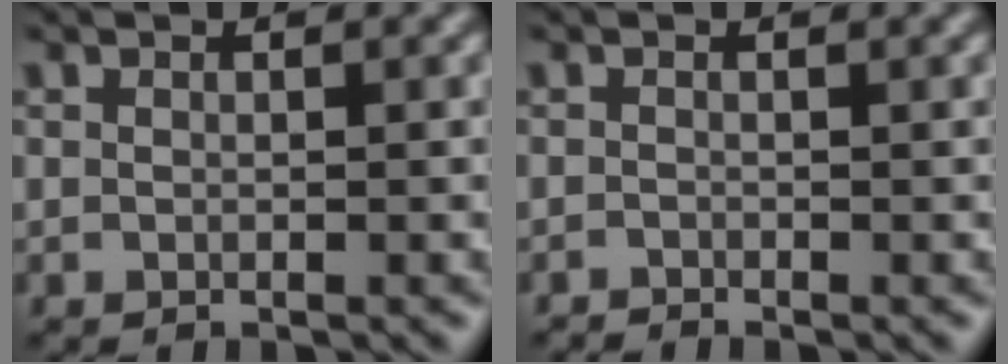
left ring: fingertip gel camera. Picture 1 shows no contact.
{"total": 0.8, "force": [-0.8, 0.0, 0.1], "torque": [0.002, -0.004, -0.019]}